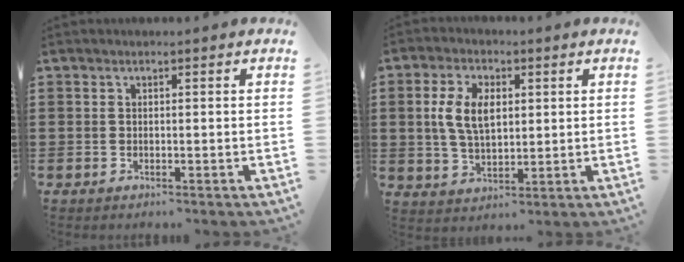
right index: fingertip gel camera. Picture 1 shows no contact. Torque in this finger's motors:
{"motor_torque": [0.84, -0.36, 0.27, 0.12]}